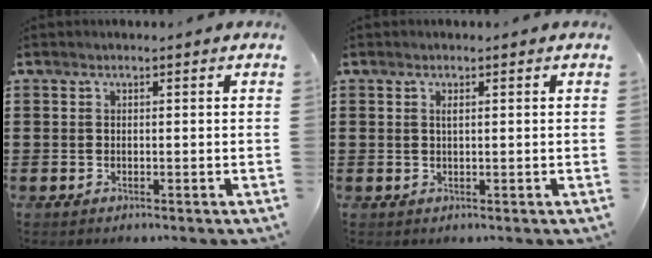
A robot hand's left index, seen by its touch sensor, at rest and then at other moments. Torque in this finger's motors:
{"motor_torque": [0.03, 0.02, 0.04, 0.01]}